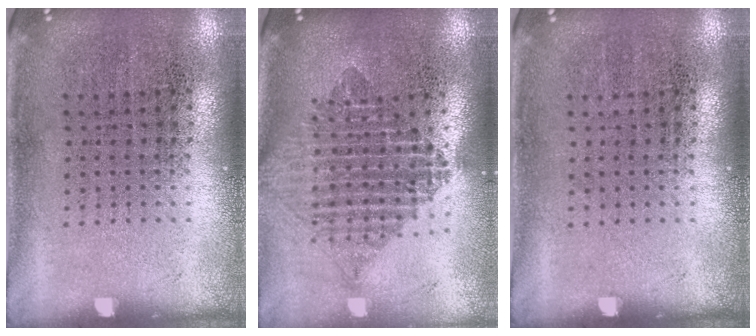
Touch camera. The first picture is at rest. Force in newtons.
{"total": 2.1, "press": 1.7, "slide": 1.2}
{"total": 0.0}